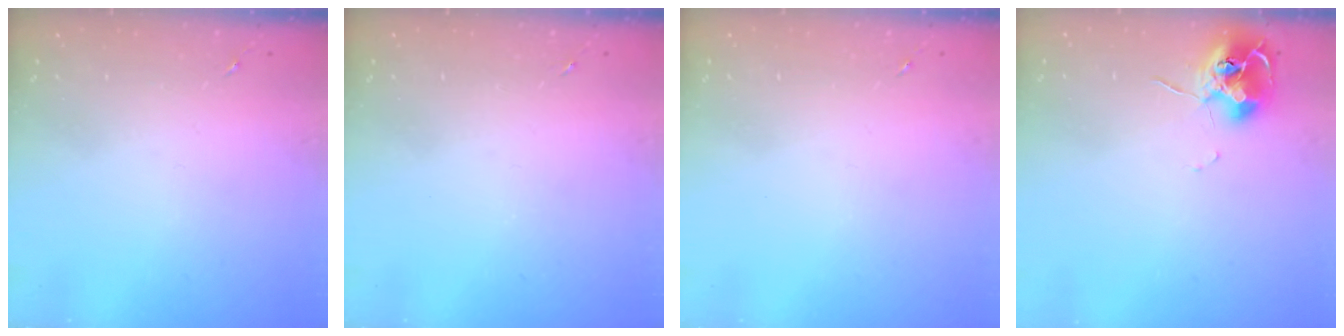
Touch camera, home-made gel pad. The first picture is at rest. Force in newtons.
{"total": 0.0}
{"total": 0.0}
{"total": 10.4, "press": 10.4, "slide": 0.9}